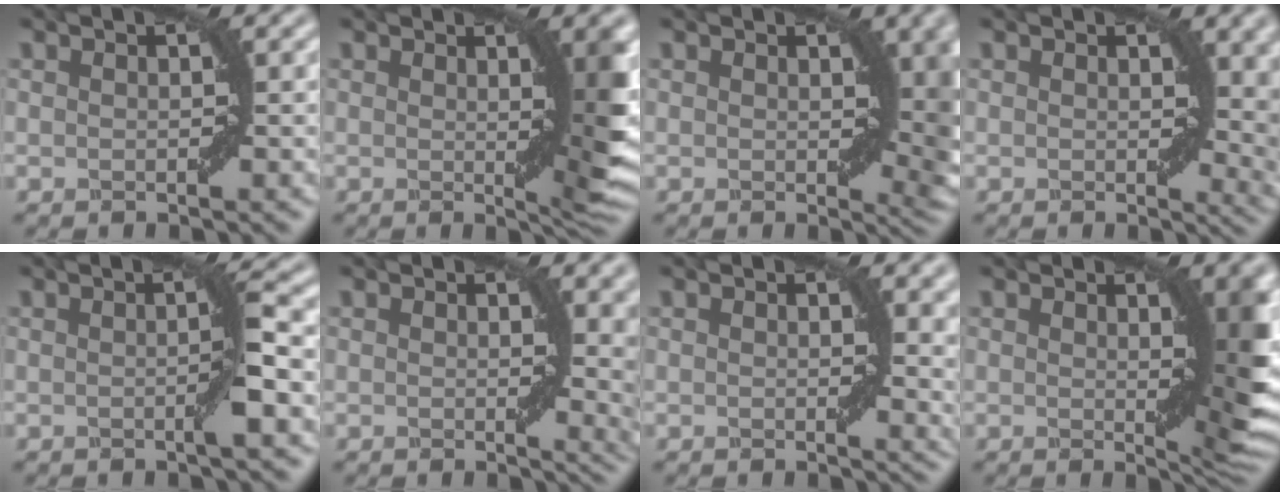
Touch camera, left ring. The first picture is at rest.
{"total": 5.7, "force": [0.8, 1.1, 5.6], "torque": [-0.063, -0.009, 0.016]}
{"total": 5.7, "force": [1.1, 2.9, 4.8], "torque": [-0.046, -0.008, 0.020]}
{"total": 5.4, "force": [1.3, 2.7, 4.6], "torque": [-0.041, -0.010, 0.025]}
{"total": 2.8, "force": [-0.2, 0.1, 2.8], "torque": [-0.044, -0.002, -0.006]}
{"total": 6.9, "force": [1.2, 2.9, 6.1], "torque": [-0.032, -0.003, 0.019]}
{"total": 4.1, "force": [1.3, 1.5, 3.6], "torque": [-0.033, -0.009, 0.023]}
{"total": 6.3, "force": [1.1, 1.3, 6.0], "torque": [-0.071, -0.008, 0.019]}